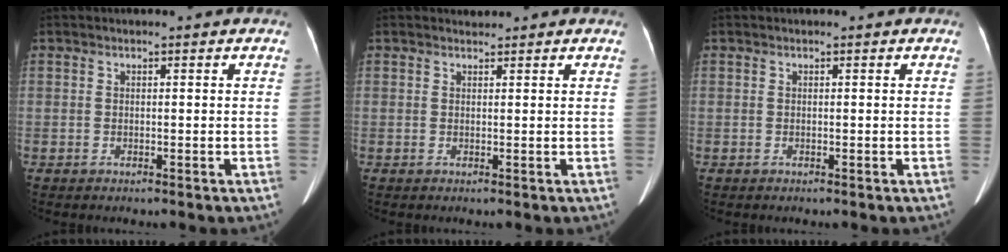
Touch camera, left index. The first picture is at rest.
{"total": 0.7, "force": [0.6, 0.0, -0.2], "torque": [-0.006, -0.001, 0.010]}
{"total": 0.0}